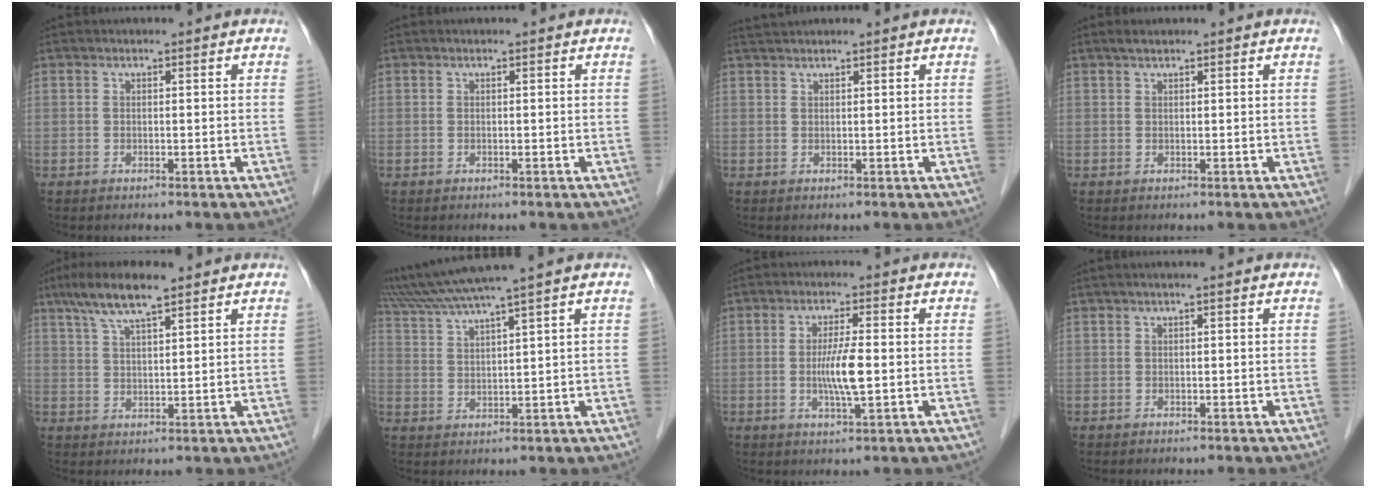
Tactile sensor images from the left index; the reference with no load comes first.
{"total": 0.0}
{"total": 1.5, "force": [1.4, -0.4, 0.3], "torque": [-0.004, 0.014, 0.032]}
{"total": 0.9, "force": [0.7, 0.2, 0.5], "torque": [-0.013, 0.009, 0.015]}
{"total": 7.6, "force": [5.4, 1.2, 5.2], "torque": [-0.105, 0.017, 0.096]}
{"total": 9.7, "force": [8.0, -2.1, 5.0], "torque": [-0.094, 0.018, 0.146]}
{"total": 5.4, "force": [-0.6, 0.3, 5.4], "torque": [-0.103, -0.008, -0.015]}
{"total": 0.7, "force": [0.3, -0.2, 0.6], "torque": [-0.018, 0.006, 0.008]}